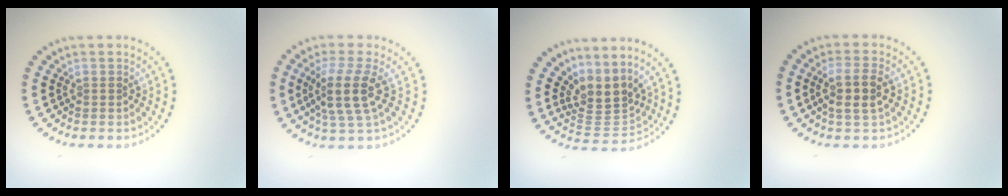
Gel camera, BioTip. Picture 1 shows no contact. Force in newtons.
{"total": 4.0, "press": 3.1, "slide": 2.5}
{"total": 3.6, "press": 2.5, "slide": 2.6}
{"total": 3.0, "press": 2.7, "slide": 1.2}